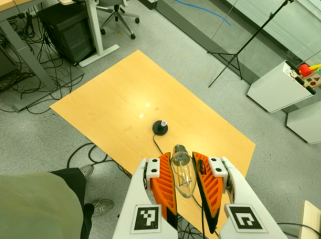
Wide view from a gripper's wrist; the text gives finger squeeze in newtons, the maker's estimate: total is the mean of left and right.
{"total": 19.8, "left": 21.2, "right": 18.4}